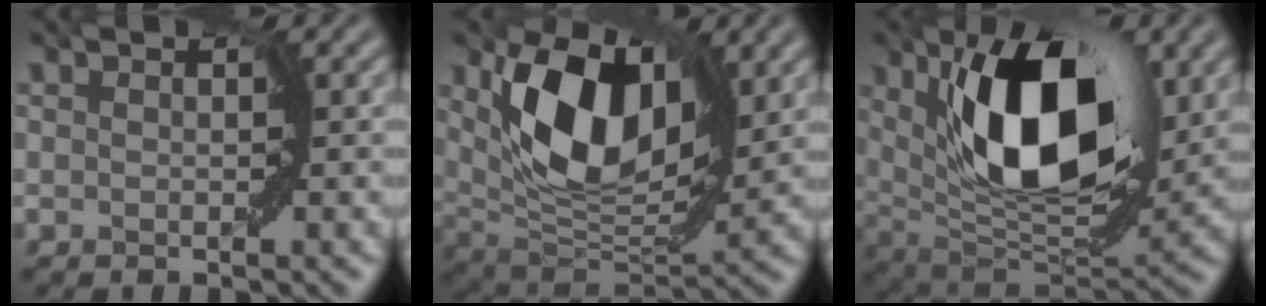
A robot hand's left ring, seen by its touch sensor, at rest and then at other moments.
{"total": 9.6, "force": [3.2, 5.1, 7.5], "torque": [-0.143, -0.011, 0.055]}
{"total": 11.2, "force": [3.5, 5.0, 9.4], "torque": [-0.146, -0.002, 0.052]}